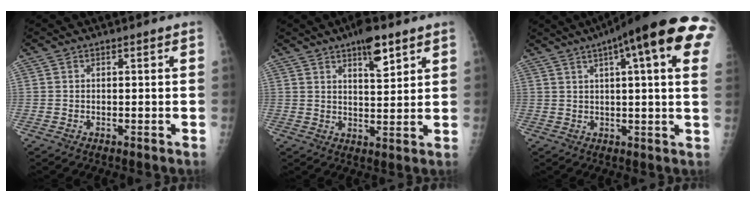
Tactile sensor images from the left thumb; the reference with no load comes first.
{"total": 7.4, "force": [4.5, 2.4, 5.3], "torque": [-0.068, -0.024, 0.068]}
{"total": 21.8, "force": [9.7, 4.1, 19.1], "torque": [-0.257, 0.021, 0.119]}